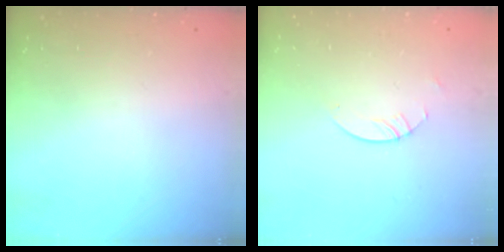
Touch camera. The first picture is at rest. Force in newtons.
{"total": 3.0, "press": 2.9, "slide": 0.3}